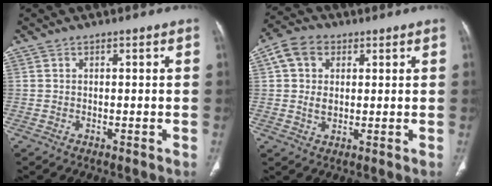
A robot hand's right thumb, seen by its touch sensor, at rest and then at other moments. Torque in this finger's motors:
{"motor_torque": [-0.39, 0.44, 0.48, -0.49, 0.03]}